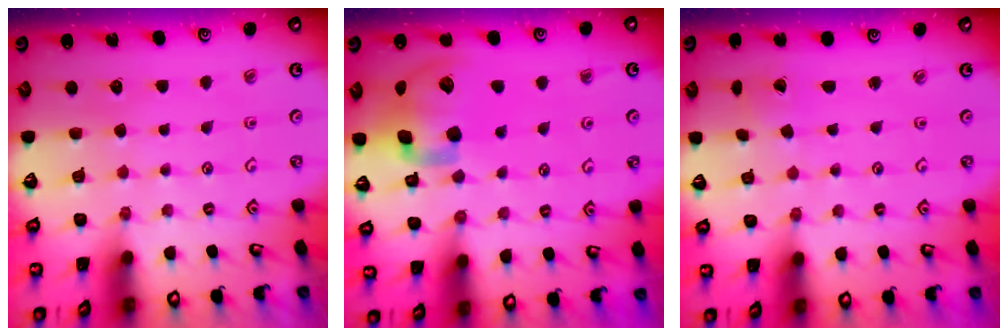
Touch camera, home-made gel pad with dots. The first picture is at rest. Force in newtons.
{"total": 16.9, "press": 16.7, "slide": 2.6}
{"total": 1.0, "press": 1.0, "slide": 0.1}